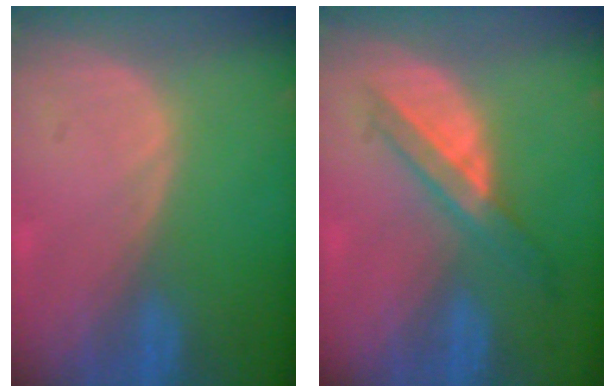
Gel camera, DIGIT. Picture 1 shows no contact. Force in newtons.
{"total": 5.8, "press": 5.3, "slide": 2.4}